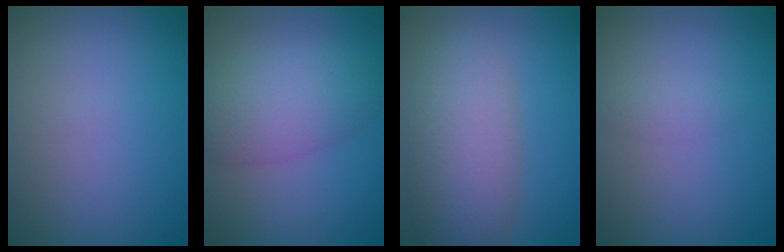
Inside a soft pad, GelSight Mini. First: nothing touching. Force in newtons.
{"total": 6.4, "press": 6.4, "slide": 0.1}
{"total": 6.6, "press": 6.6, "slide": 0.4}
{"total": 1.0, "press": 1.0, "slide": 0.0}